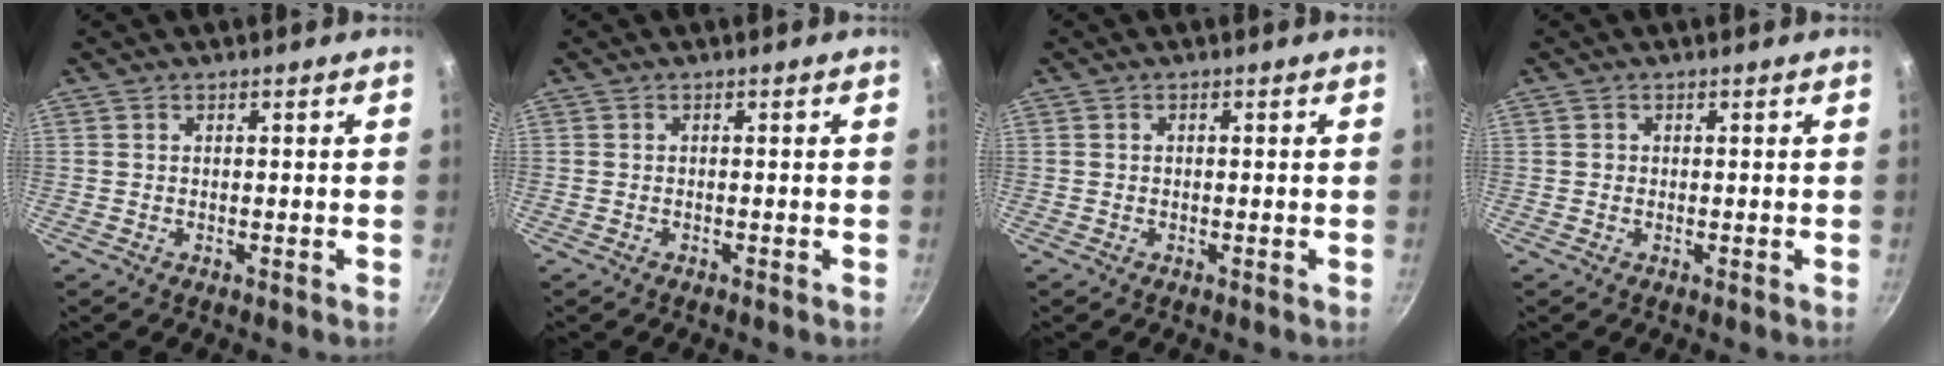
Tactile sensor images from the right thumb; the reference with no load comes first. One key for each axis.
{"total": 0.0}
{"total": 0.0}
{"total": 0.8, "fx": 0.2, "fy": 0.7, "fz": 0.2, "tx": 0.000, "ty": 0.004, "tz": 0.002}